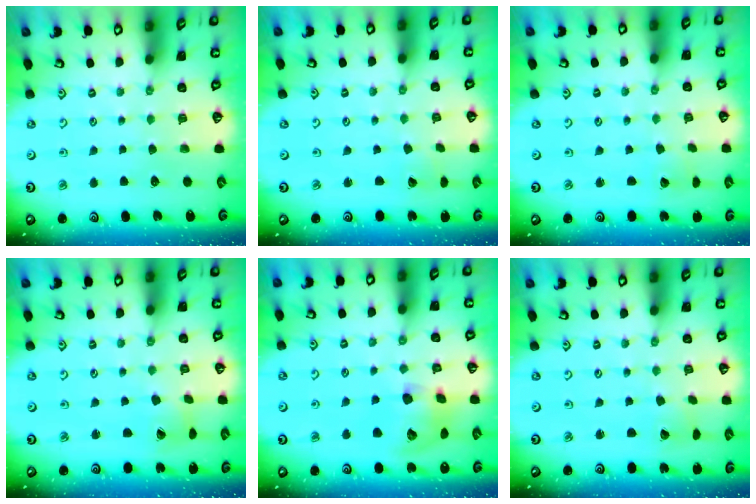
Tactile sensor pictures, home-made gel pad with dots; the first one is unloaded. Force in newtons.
{"total": 2.0, "press": 2.0, "slide": 0.2}
{"total": 2.3, "press": 2.3, "slide": 0.1}
{"total": 4.0, "press": 4.0, "slide": 0.5}
{"total": 13.4, "press": 13.3, "slide": 2.0}
{"total": 1.9, "press": 1.9, "slide": 0.2}